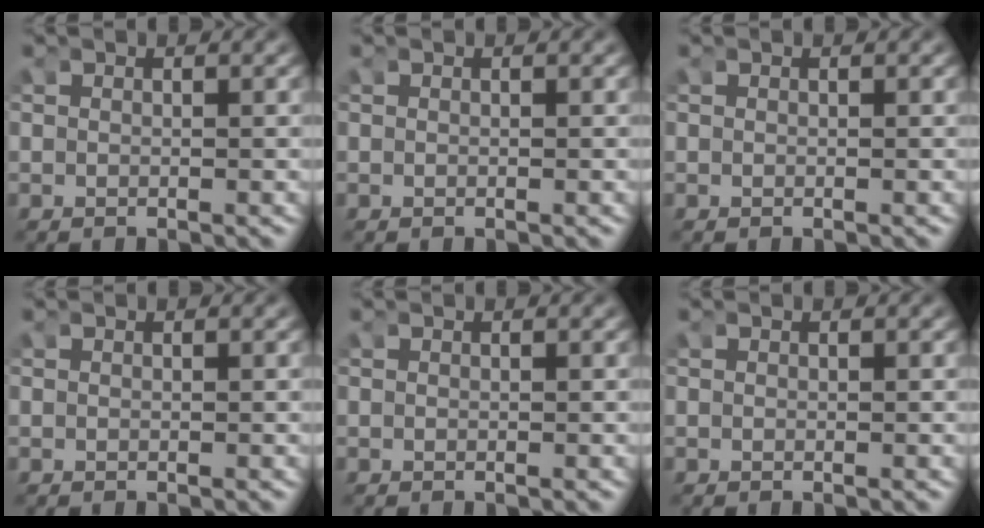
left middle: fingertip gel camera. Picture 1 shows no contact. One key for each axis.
{"total": 0.0}
{"total": 0.0}
{"total": 0.0}
{"total": 0.0}
{"total": 0.0}